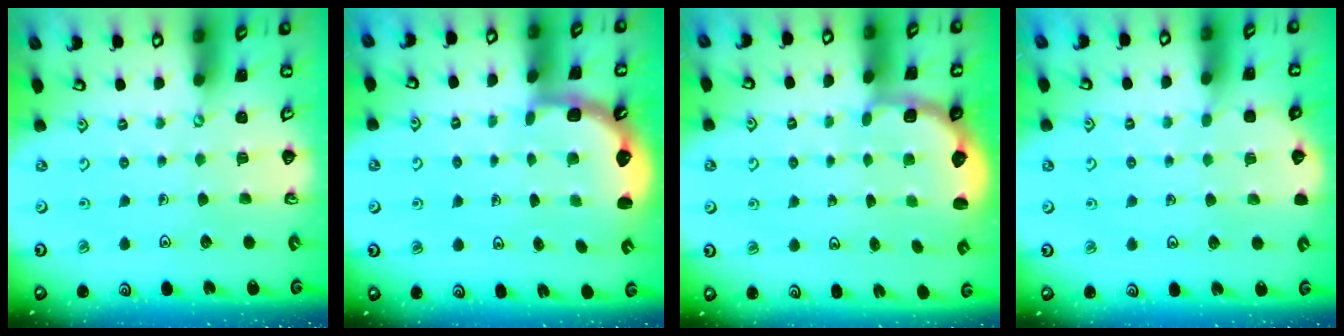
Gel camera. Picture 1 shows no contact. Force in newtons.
{"total": 2.5, "press": 2.1, "slide": 1.3}
{"total": 2.8, "press": 2.1, "slide": 1.8}
{"total": 1.5, "press": 1.5, "slide": 0.3}